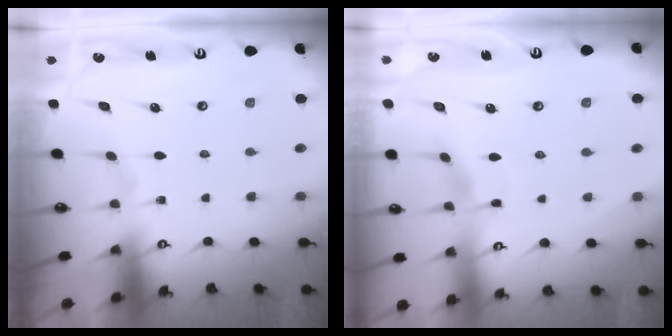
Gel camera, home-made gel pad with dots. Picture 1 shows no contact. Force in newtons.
{"total": 2.9, "press": 2.9, "slide": 0.5}